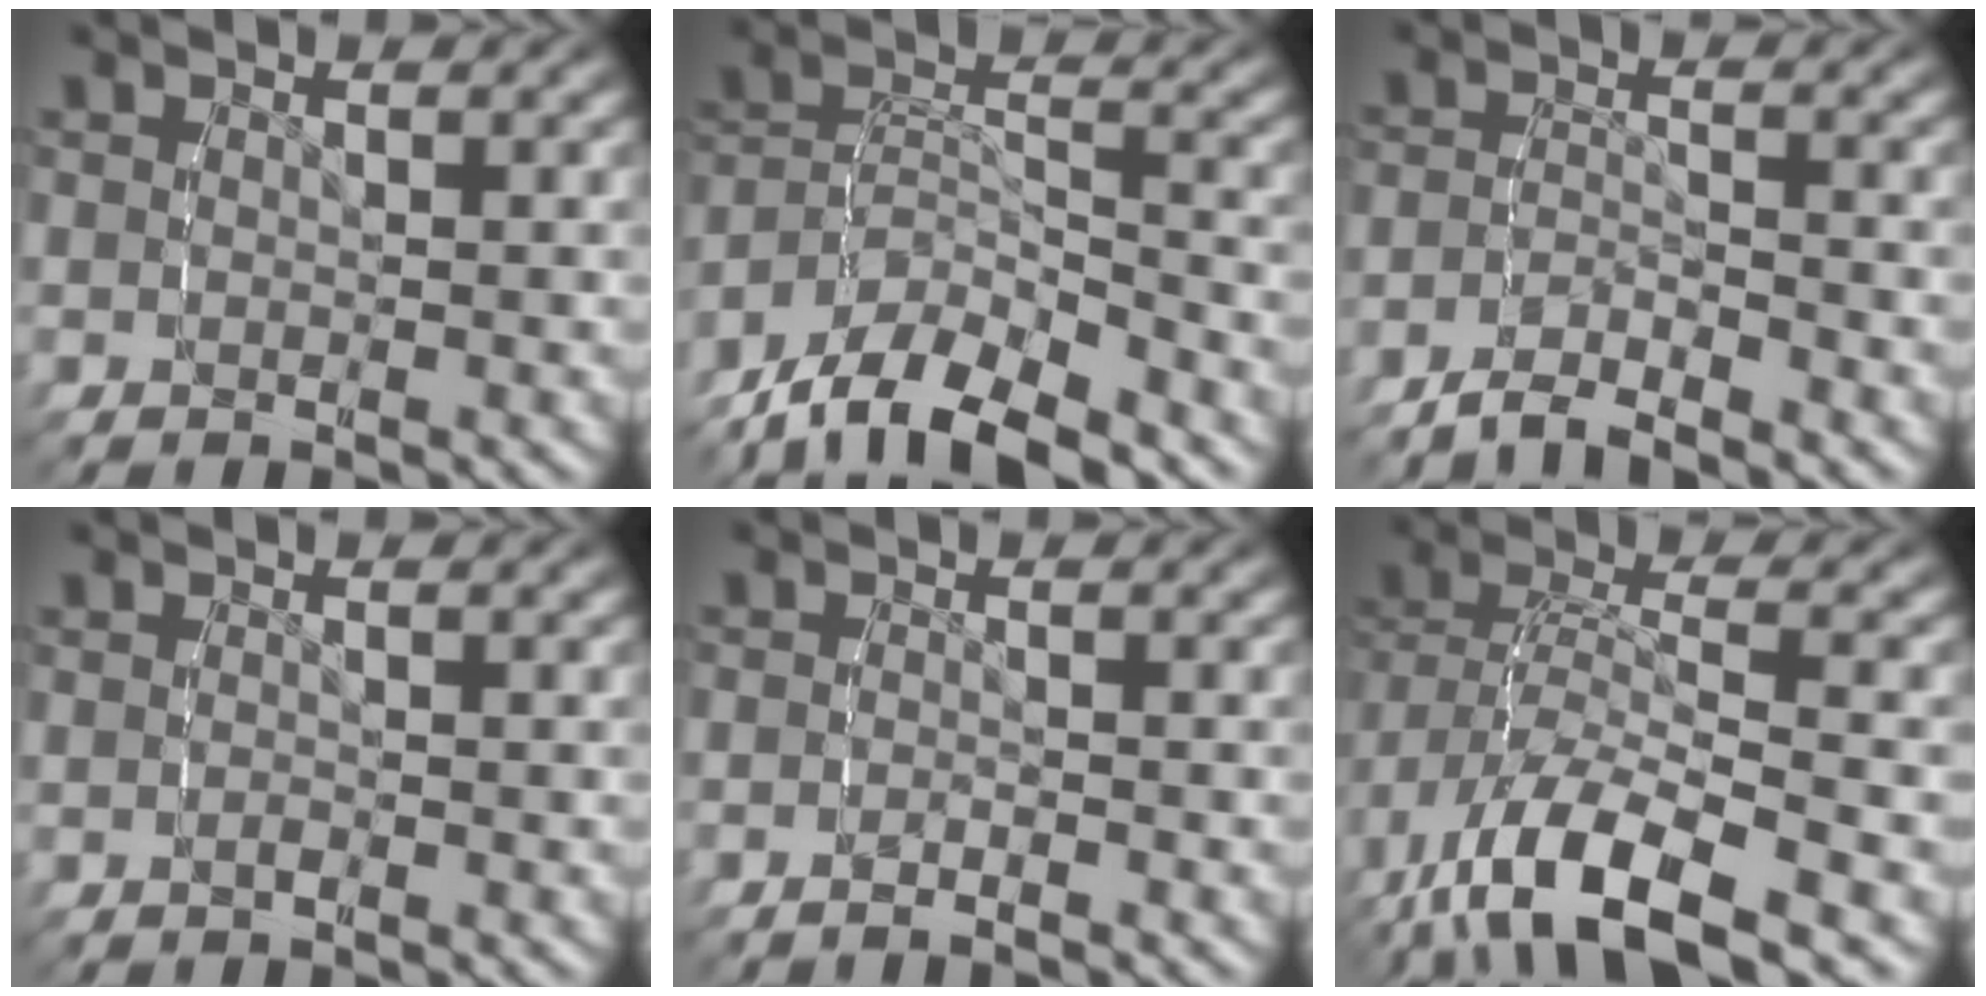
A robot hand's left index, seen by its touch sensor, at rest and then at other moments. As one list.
[{"total": 9.3, "force": [-5.4, 6.3, 4.1], "torque": [-0.100, -0.021, -0.088]}, {"total": 3.5, "force": [-3.2, 0.9, 1.0], "torque": [-0.025, -0.006, -0.054]}, {"total": 0.0}, {"total": 1.4, "force": [-1.4, 0.2, 0.1], "torque": [-0.011, 0.003, -0.028]}, {"total": 6.2, "force": [-3.0, 2.6, 4.8], "torque": [-0.105, -0.018, -0.033]}]